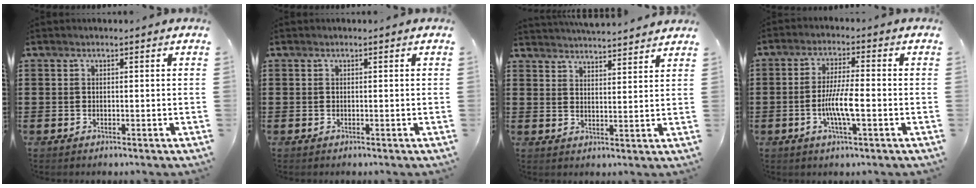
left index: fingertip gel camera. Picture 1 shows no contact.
{"total": 0.0}
{"total": 3.7, "force": [3.7, -0.3, -0.1], "torque": [-0.012, -0.021, 0.067]}
{"total": 6.3, "force": [-1.5, 1.0, 6.1], "torque": [-0.116, -0.001, -0.032]}